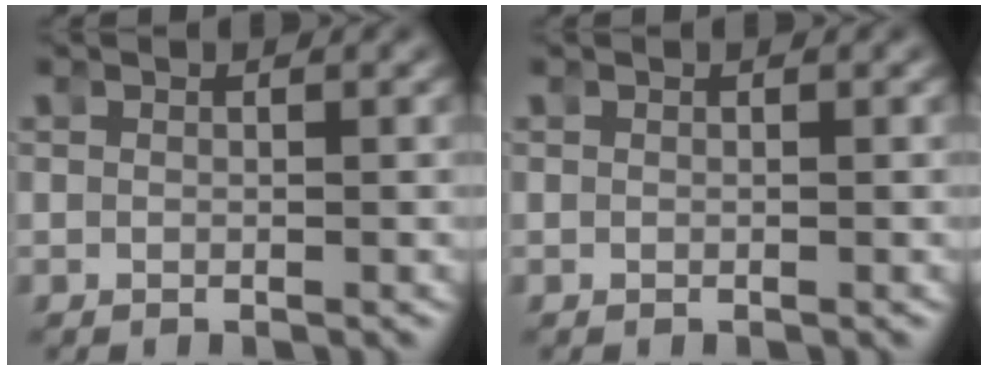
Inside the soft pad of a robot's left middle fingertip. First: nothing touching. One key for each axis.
{"total": 0.0}